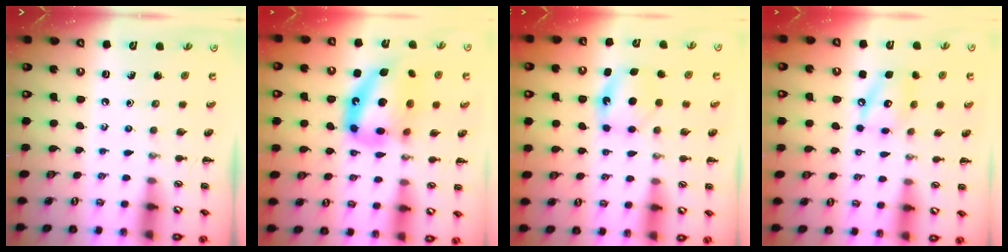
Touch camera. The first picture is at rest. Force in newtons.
{"total": 16.1, "press": 15.6, "slide": 4.2}
{"total": 5.3, "press": 5.2, "slide": 1.2}
{"total": 10.6, "press": 10.5, "slide": 1.5}